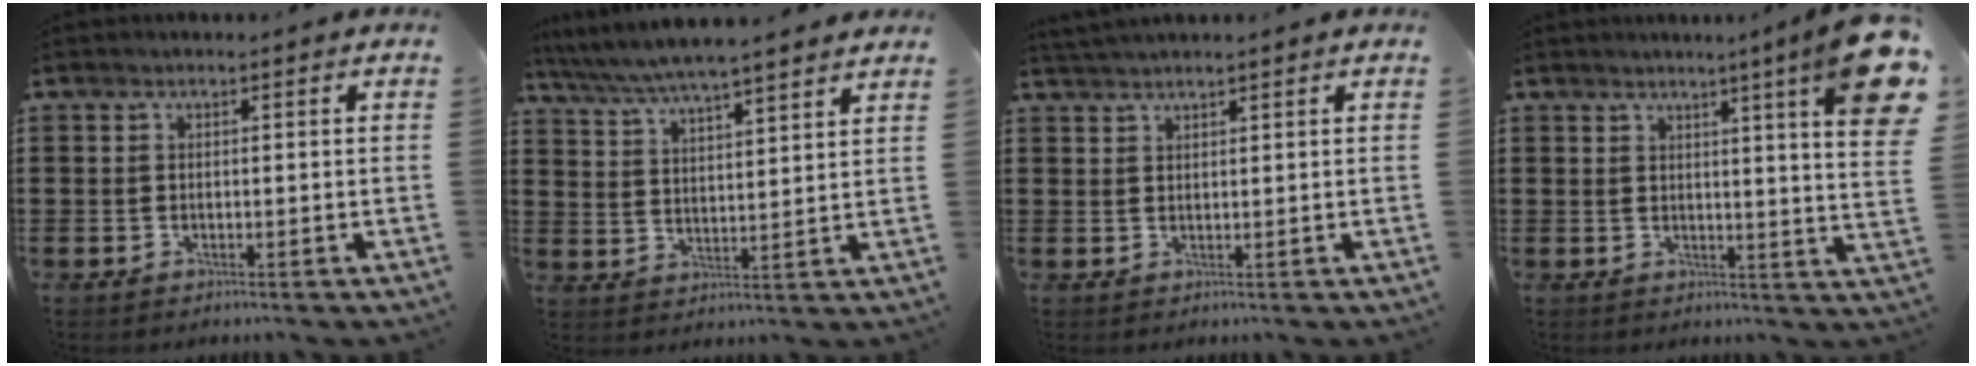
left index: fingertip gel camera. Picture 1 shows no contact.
{"total": 5.6, "force": [5.3, 0.0, 1.6], "torque": [-0.054, -0.028, 0.092]}
{"total": 1.7, "force": [1.6, -0.1, 0.3], "torque": [-0.009, 0.001, 0.033]}
{"total": 8.8, "force": [5.3, -0.2, 7.1], "torque": [-0.116, -0.032, 0.083]}